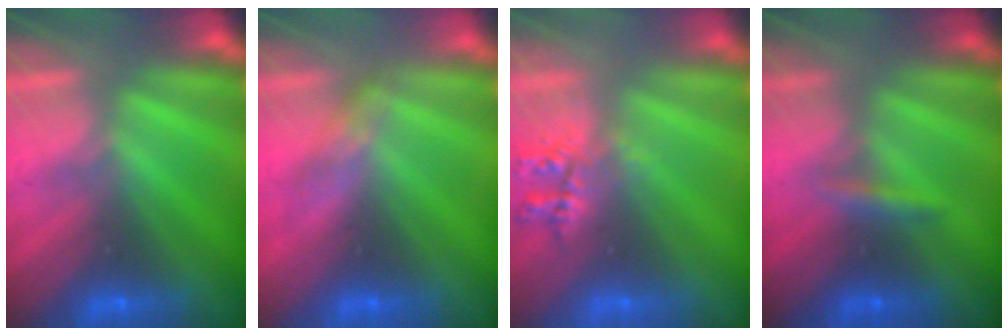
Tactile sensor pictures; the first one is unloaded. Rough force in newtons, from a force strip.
{"total": 2.8}
{"total": 2.2}
{"total": 2.4}